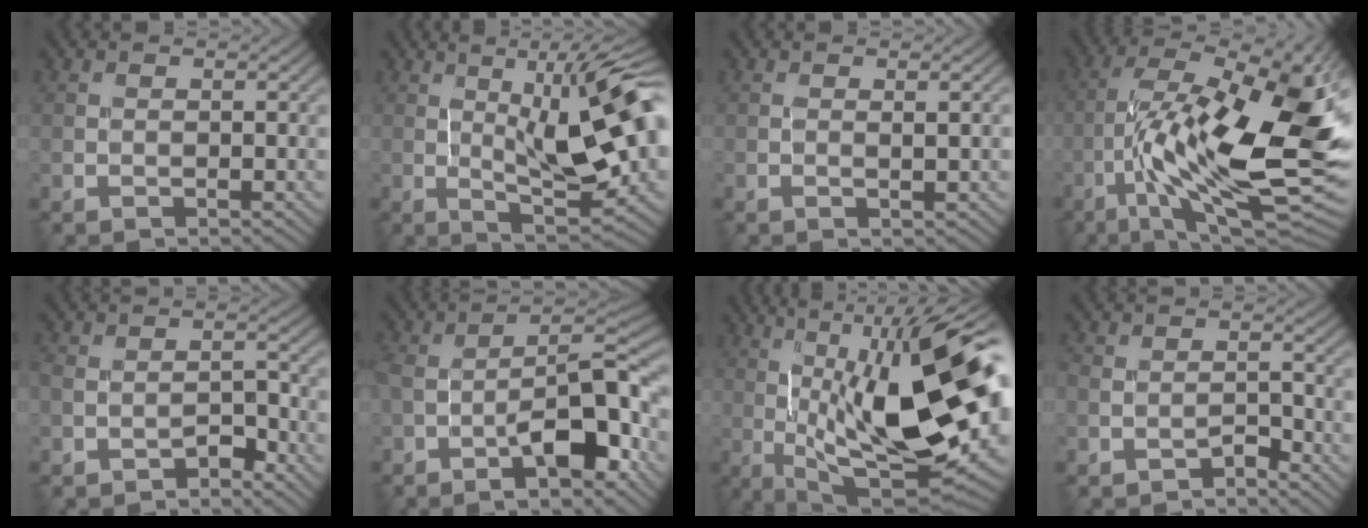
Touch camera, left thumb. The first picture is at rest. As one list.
[{"total": 14.6, "force": [1.5, 4.3, 13.9], "torque": [-0.195, 0.018, 0.024]}, {"total": 1.7, "force": [0.2, 0.3, 1.6], "torque": [-0.026, 0.003, 0.002]}, {"total": 19.4, "force": [-3.5, 6.4, 18.0], "torque": [-0.299, 0.006, -0.058]}, {"total": 3.3, "force": [-2.5, 1.3, 1.6], "torque": [-0.024, 0.010, -0.051]}, {"total": 12.0, "force": [-6.0, 4.2, 9.5], "torque": [-0.146, 0.007, -0.104]}, {"total": 19.5, "force": [0.9, 6.4, 18.4], "torque": [-0.295, 0.023, 0.022]}, {"total": 2.4, "force": [-2.2, 0.8, 0.8], "torque": [-0.013, 0.006, -0.044]}]